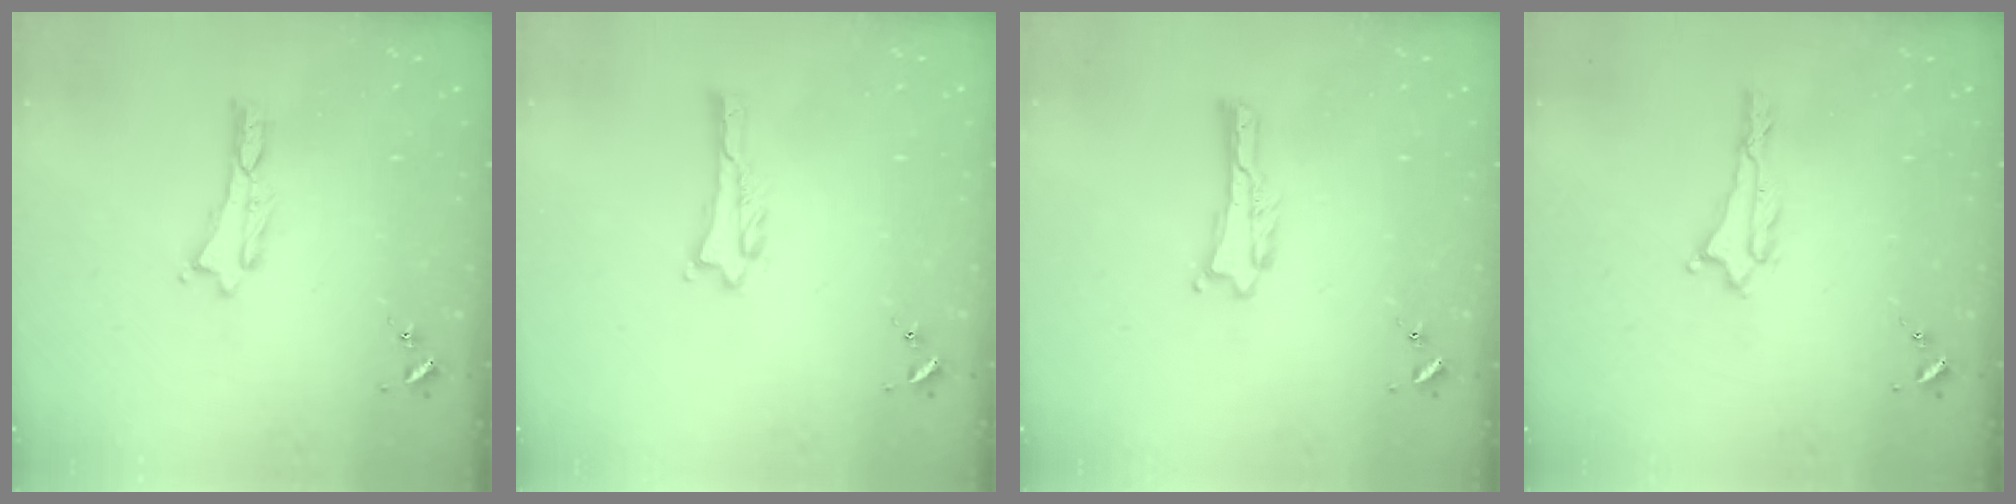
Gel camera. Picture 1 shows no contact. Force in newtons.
{"total": 1.0, "press": 1.0, "slide": 0.1}
{"total": 0.0}
{"total": 0.0}